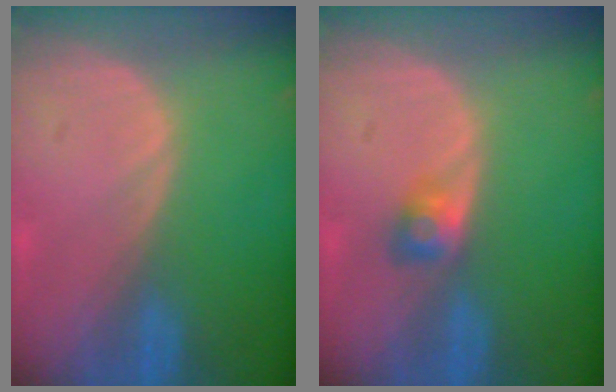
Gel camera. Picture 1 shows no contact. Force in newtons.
{"total": 2.5, "press": 2.4, "slide": 0.8}